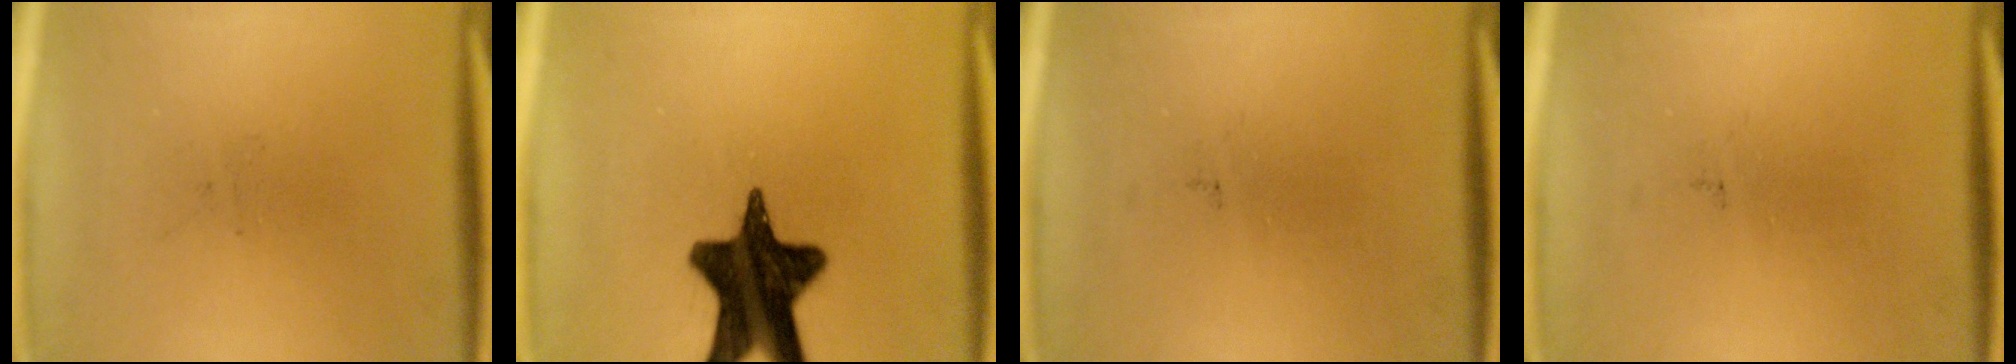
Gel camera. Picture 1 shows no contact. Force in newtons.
{"total": 16.5}
{"total": 0.0}
{"total": 0.0}